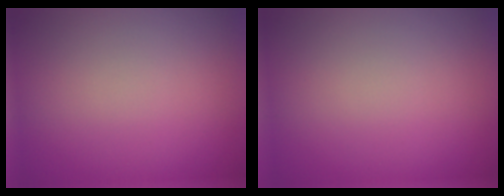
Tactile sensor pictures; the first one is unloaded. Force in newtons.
{"total": 0.0}